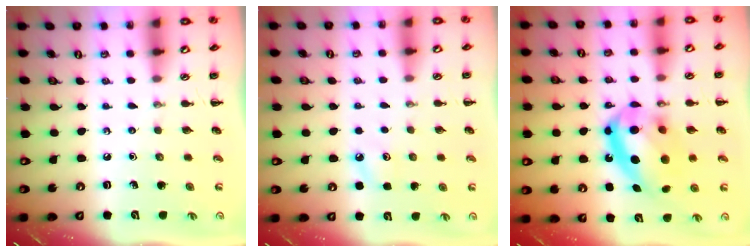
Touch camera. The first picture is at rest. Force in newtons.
{"total": 6.0, "press": 5.8, "slide": 1.6}
{"total": 18.2, "press": 17.7, "slide": 4.5}